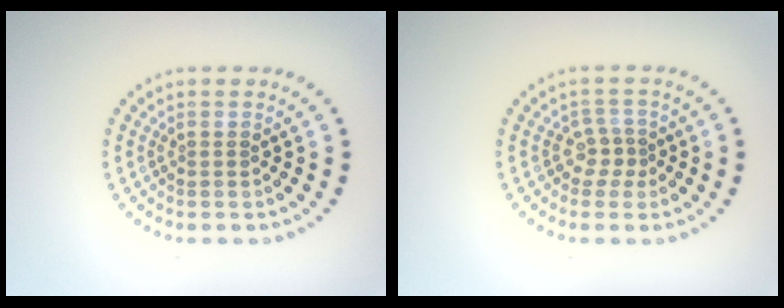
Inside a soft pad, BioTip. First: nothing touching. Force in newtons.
{"total": 1.9, "press": 1.4, "slide": 1.2}